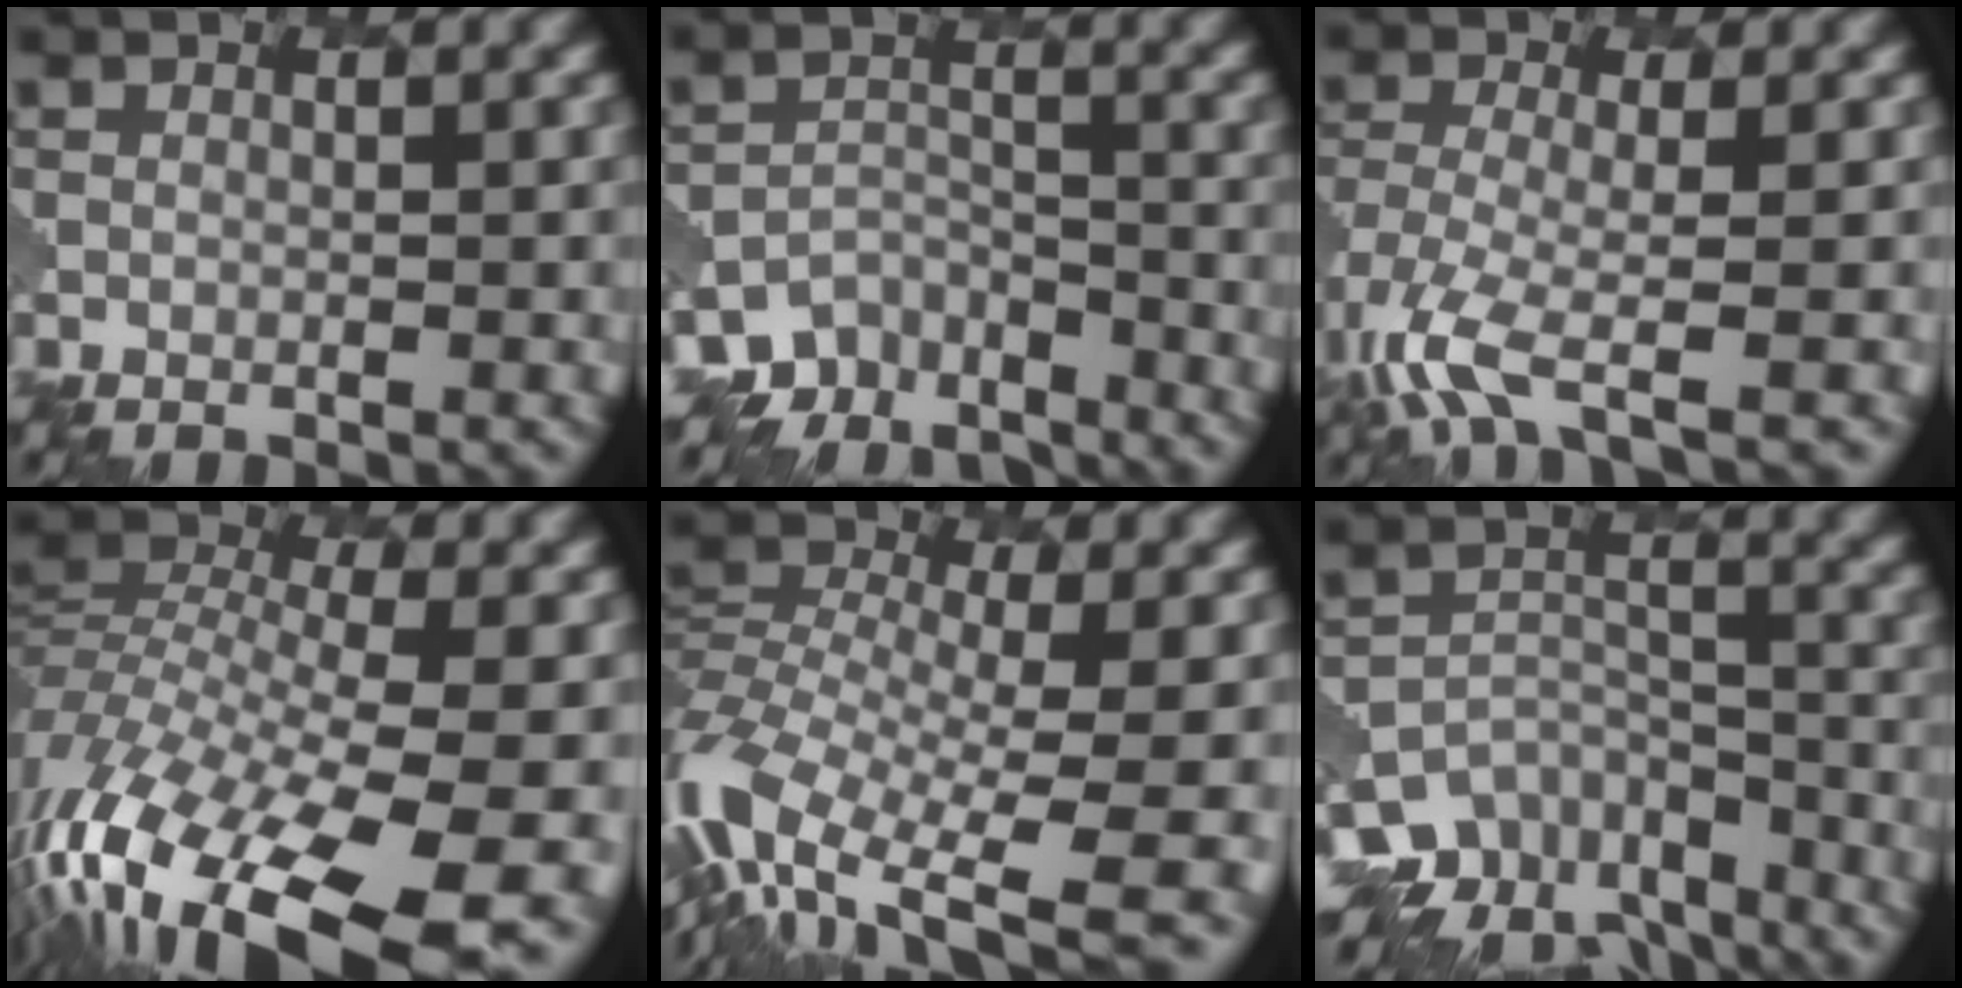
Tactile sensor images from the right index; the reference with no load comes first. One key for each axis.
{"total": 6.0, "fx": -5.3, "fy": 2.7, "fz": 0.6, "tx": -0.007, "ty": -0.014, "tz": -0.082}
{"total": 6.3, "fx": -3.6, "fy": 2.0, "fz": 4.8, "tx": -0.119, "ty": -0.012, "tz": -0.079}
{"total": 16.1, "fx": -9.5, "fy": 5.4, "fz": 11.9, "tx": -0.245, "ty": -0.018, "tz": -0.144}
{"total": 10.9, "fx": -5.6, "fy": 5.0, "fz": 8.0, "tx": -0.180, "ty": -0.010, "tz": -0.096}
{"total": 10.8, "fx": -8.7, "fy": 5.8, "fz": 2.7, "tx": -0.035, "ty": -0.001, "tz": -0.109}